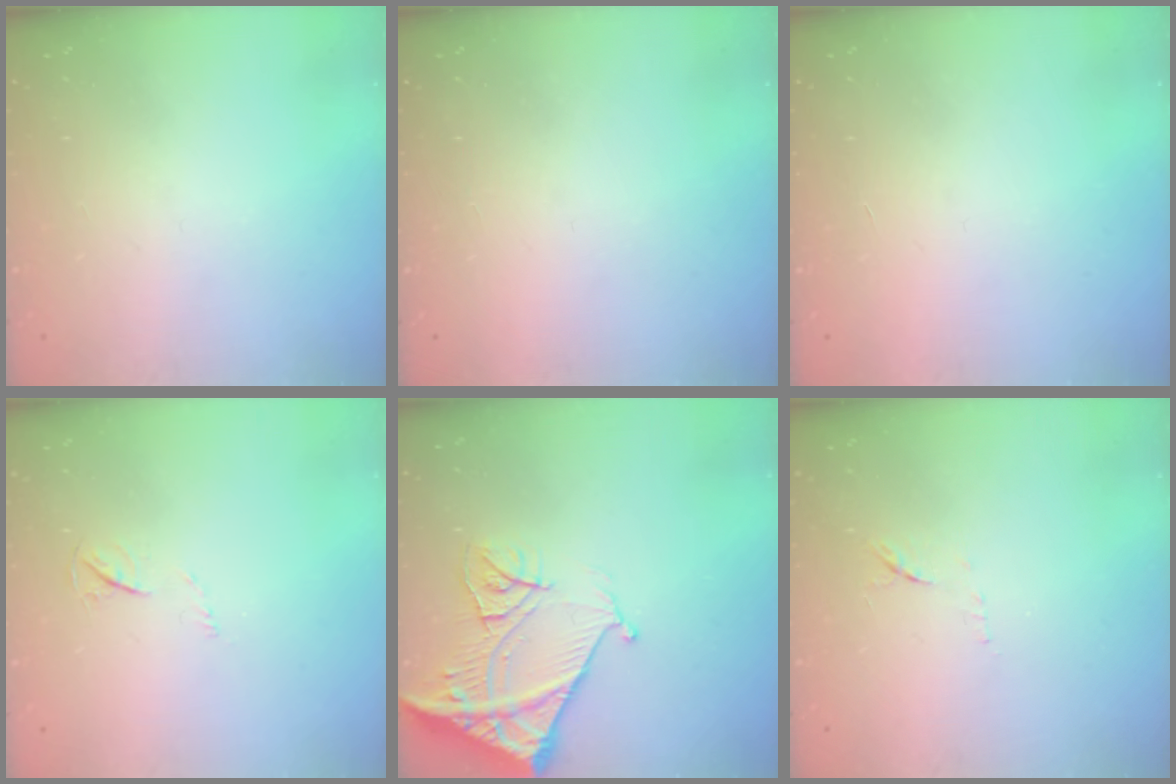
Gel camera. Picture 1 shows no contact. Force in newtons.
{"total": 1.5, "press": 1.5, "slide": 0.1}
{"total": 1.7, "press": 1.7, "slide": 0.1}
{"total": 3.3, "press": 3.2, "slide": 0.5}
{"total": 15.3, "press": 15.2, "slide": 1.7}
{"total": 8.0, "press": 7.9, "slide": 0.9}